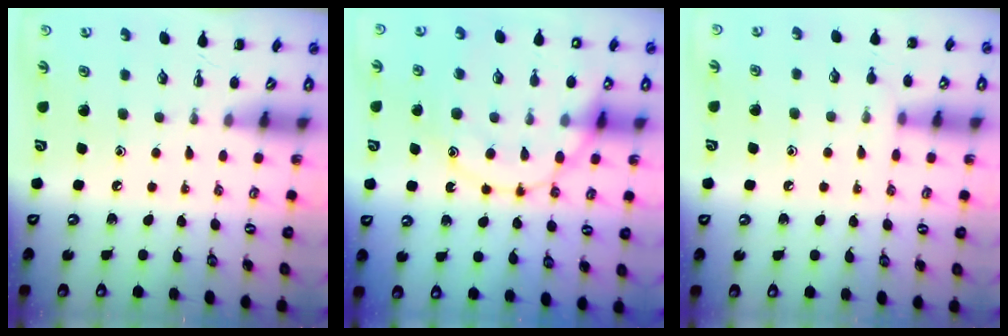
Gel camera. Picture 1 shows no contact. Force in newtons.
{"total": 17.8, "press": 17.7, "slide": 1.4}
{"total": 6.2, "press": 5.9, "slide": 1.7}